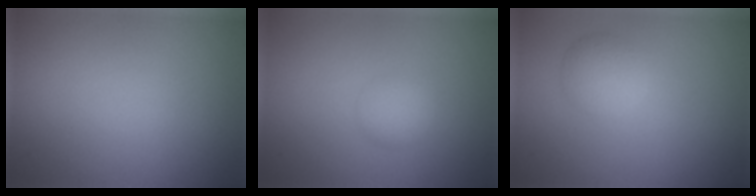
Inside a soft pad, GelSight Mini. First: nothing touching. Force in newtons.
{"total": 1.7, "press": 1.7, "slide": 0.1}
{"total": 2.4, "press": 2.4, "slide": 0.1}